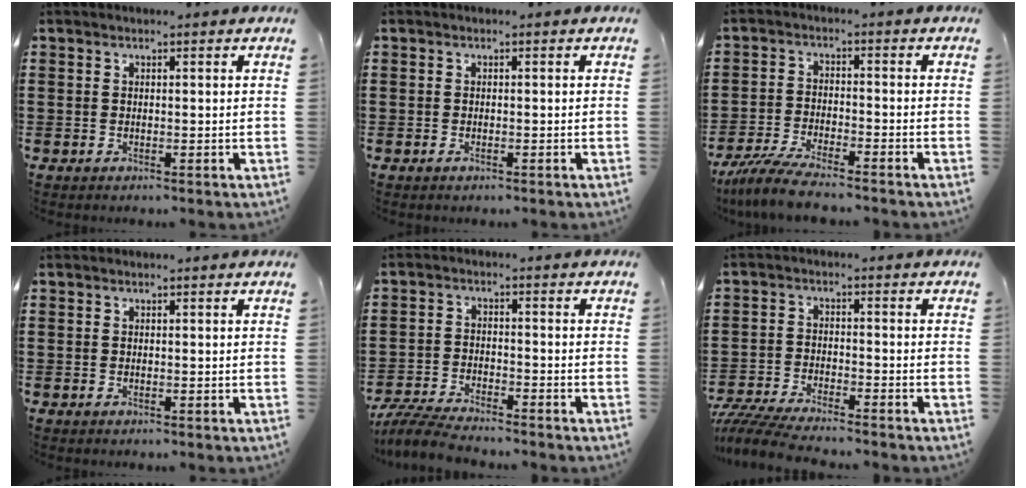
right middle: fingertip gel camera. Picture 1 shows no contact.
{"total": 0.5, "force": [-0.2, 0.2, 0.5], "torque": [-0.011, -0.005, -0.003]}
{"total": 6.0, "force": [-5.4, 0.3, 2.5], "torque": [-0.066, -0.013, -0.107]}
{"total": 0.0}
{"total": 5.6, "force": [-5.3, 0.5, 1.6], "torque": [-0.044, -0.004, -0.107]}
{"total": 5.2, "force": [-5.0, 0.3, 1.4], "torque": [-0.042, -0.008, -0.101]}